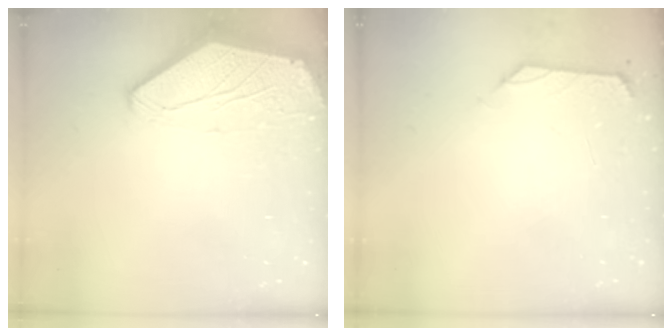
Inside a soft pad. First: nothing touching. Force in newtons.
{"total": 0.0}